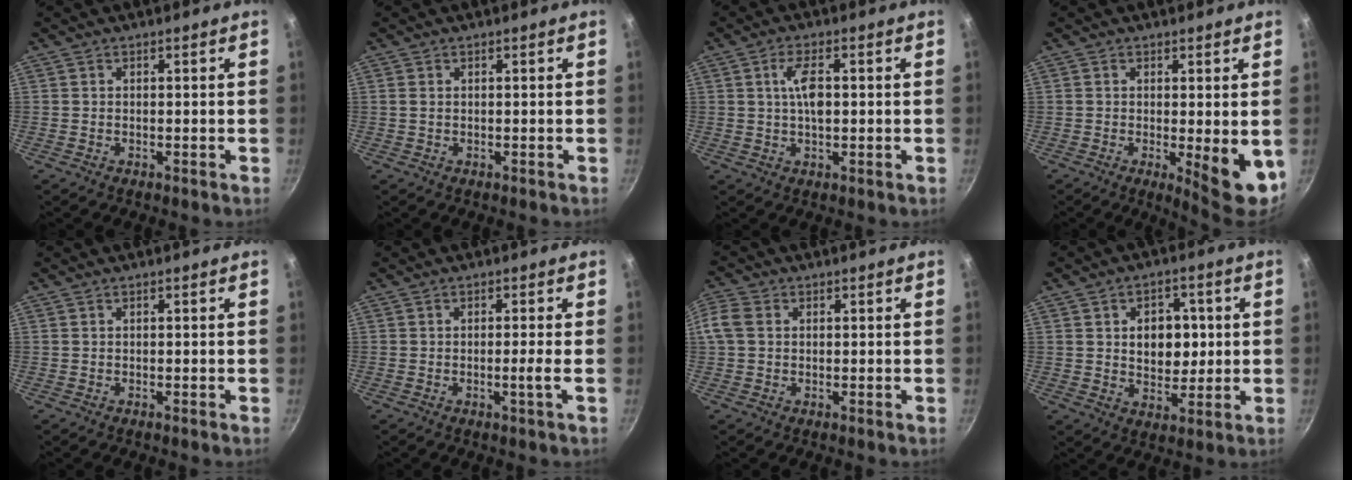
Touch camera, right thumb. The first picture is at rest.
{"total": 0.8, "force": [0.1, 0.6, 0.5], "torque": [-0.009, 0.002, -0.001]}
{"total": 5.3, "force": [0.6, 2.3, 4.7], "torque": [-0.081, 0.007, 0.008]}
{"total": 8.1, "force": [-1.2, 2.3, 7.7], "torque": [-0.092, -0.010, -0.009]}
{"total": 0.0}
{"total": 1.8, "force": [-0.6, -0.6, 1.6], "torque": [-0.031, 0.001, -0.011]}
{"total": 4.2, "force": [0.5, 3.3, 2.6], "torque": [-0.058, 0.012, -0.002]}
{"total": 9.1, "force": [1.2, 6.6, 6.2], "torque": [-0.052, -0.003, 0.021]}